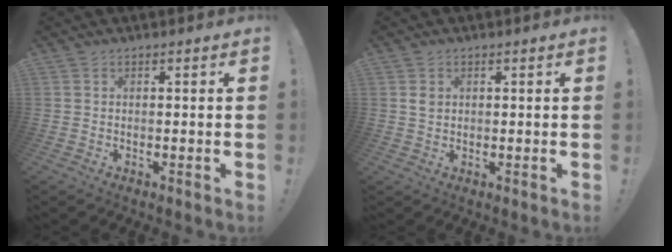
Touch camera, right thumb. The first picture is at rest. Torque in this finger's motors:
{"motor_torque": [-0.08, 0.13, 0.34, -0.36, 0.05]}